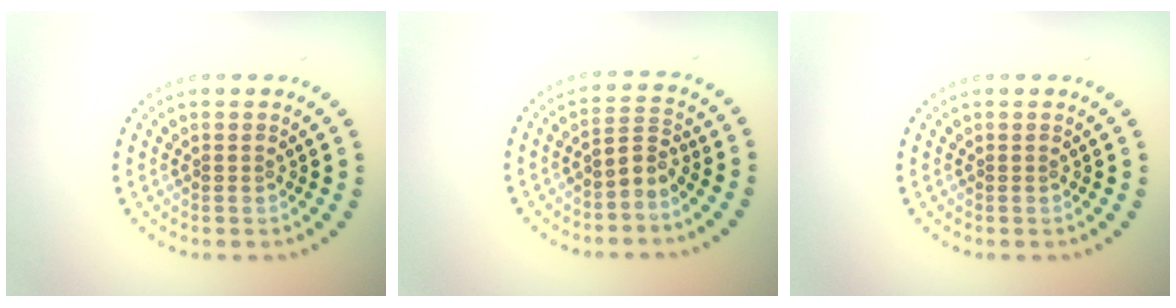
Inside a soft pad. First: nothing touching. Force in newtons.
{"total": 2.2, "press": 1.4, "slide": 1.7}
{"total": 0.0}